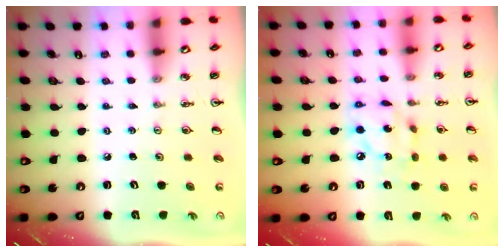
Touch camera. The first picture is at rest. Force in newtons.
{"total": 11.8, "press": 11.7, "slide": 1.2}